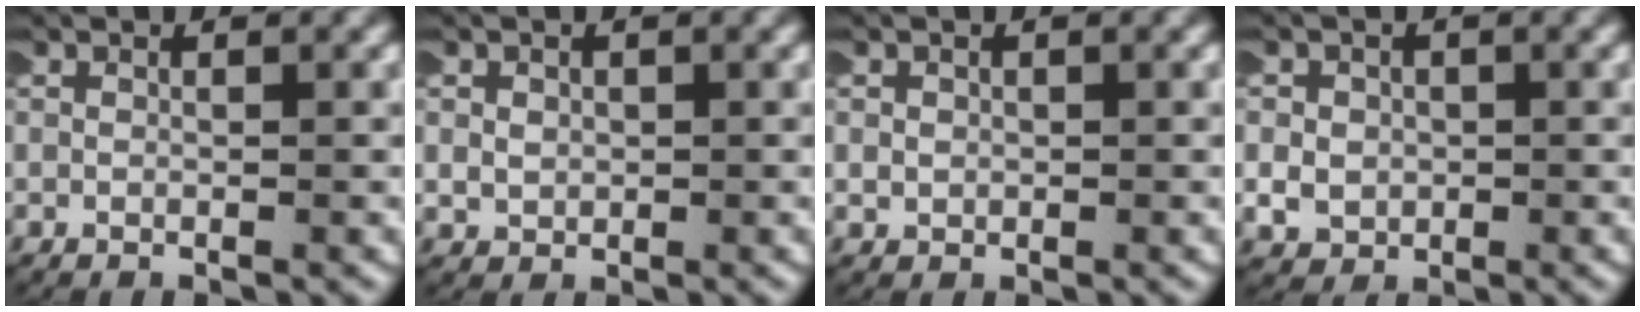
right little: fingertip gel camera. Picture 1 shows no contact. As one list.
[{"total": 1.3, "force": [0.2, 1.2, 0.5], "torque": [-0.021, 0.004, 0.005]}, {"total": 1.0, "force": [0.0, 1.0, 0.2], "torque": [-0.013, 0.004, 0.000]}, {"total": 2.8, "force": [-0.4, 2.7, 0.9], "torque": [-0.029, 0.002, -0.009]}]